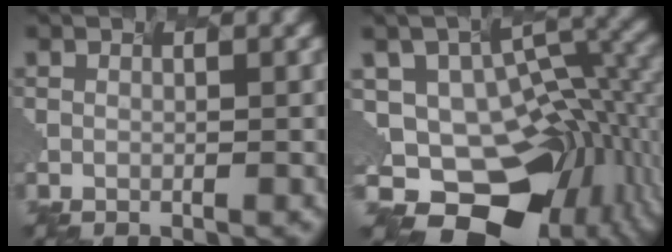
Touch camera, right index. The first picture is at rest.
{"total": 13.7, "force": [-5.3, 9.0, 8.9], "torque": [-0.161, -0.032, -0.049]}